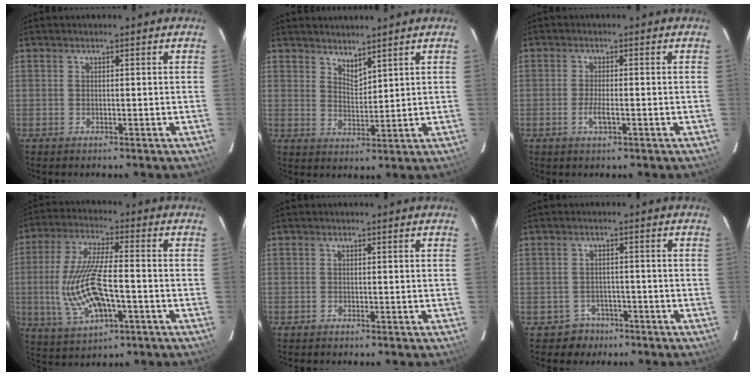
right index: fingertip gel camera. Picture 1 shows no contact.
{"total": 3.6, "force": [3.2, 1.0, 1.3], "torque": [-0.019, -0.004, 0.056]}
{"total": 2.6, "force": [-1.1, 0.5, 2.3], "torque": [-0.050, -0.004, -0.021]}
{"total": 14.6, "force": [-3.4, 5.1, 13.2], "torque": [-0.275, -0.008, -0.052]}
{"total": 0.0}
{"total": 4.1, "force": [-2.4, 3.4, -0.5], "torque": [0.001, 0.024, -0.031]}